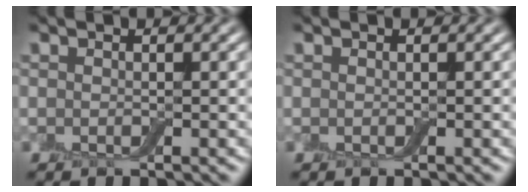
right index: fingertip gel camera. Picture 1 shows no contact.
{"total": 0.0}